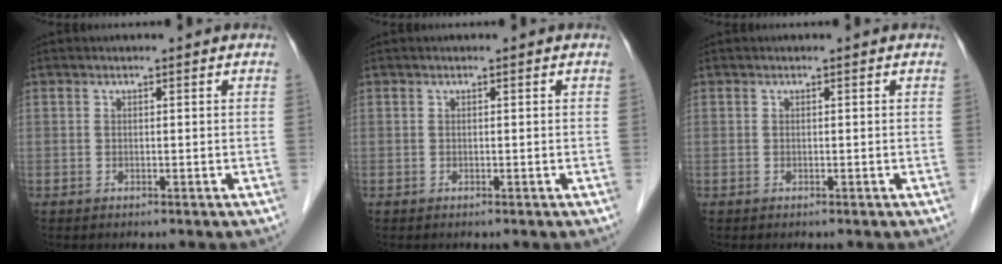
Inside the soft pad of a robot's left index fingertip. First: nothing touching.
{"total": 0.0}
{"total": 0.0}